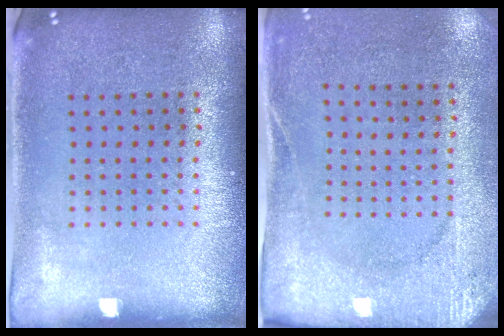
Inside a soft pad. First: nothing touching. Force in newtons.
{"total": 2.6, "press": 2.2, "slide": 1.4}